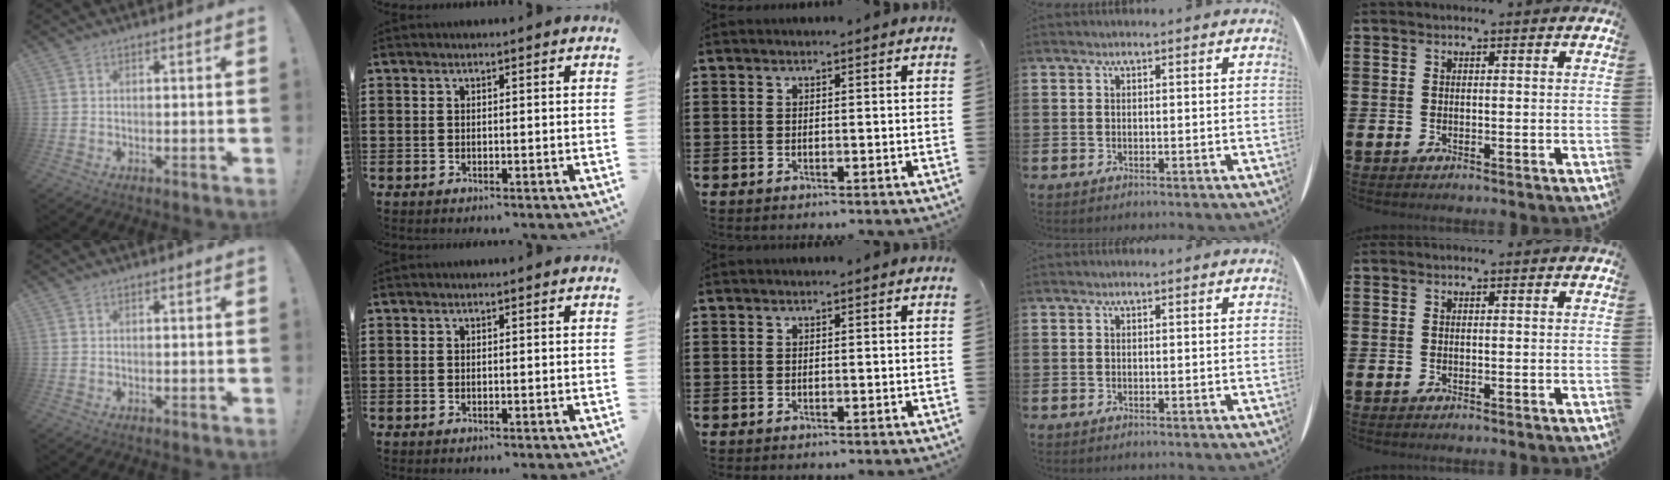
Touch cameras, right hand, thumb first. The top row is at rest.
{}